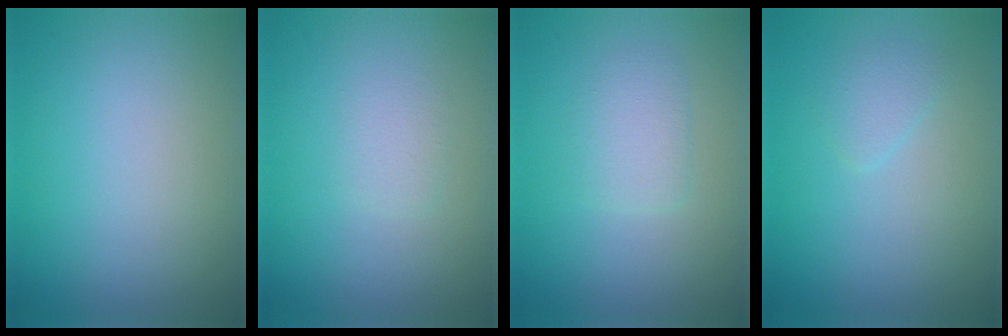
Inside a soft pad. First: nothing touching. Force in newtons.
{"total": 1.0, "press": 1.0, "slide": 0.0}
{"total": 1.7, "press": 1.7, "slide": 0.3}
{"total": 1.1, "press": 1.1, "slide": 0.1}